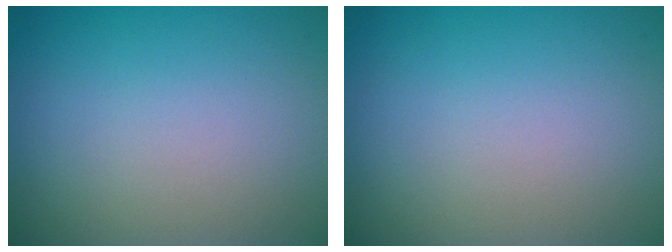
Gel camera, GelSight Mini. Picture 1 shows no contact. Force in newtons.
{"total": 0.0}